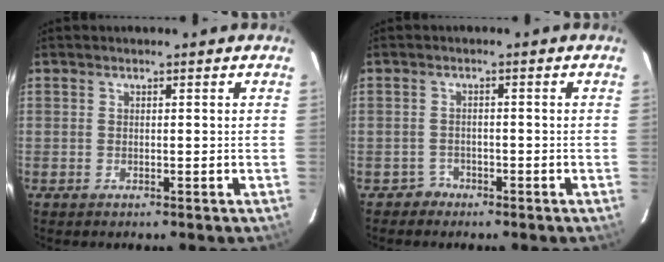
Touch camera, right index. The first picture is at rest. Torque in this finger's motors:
{"motor_torque": [0.09, -0.12, 0.02, 0.00]}